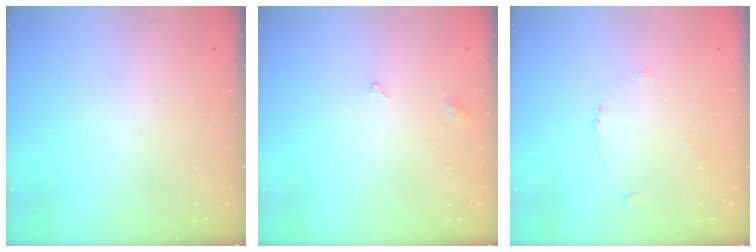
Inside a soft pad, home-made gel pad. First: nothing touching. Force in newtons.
{"total": 2.8, "press": 2.8, "slide": 0.5}
{"total": 2.6, "press": 2.6, "slide": 0.4}